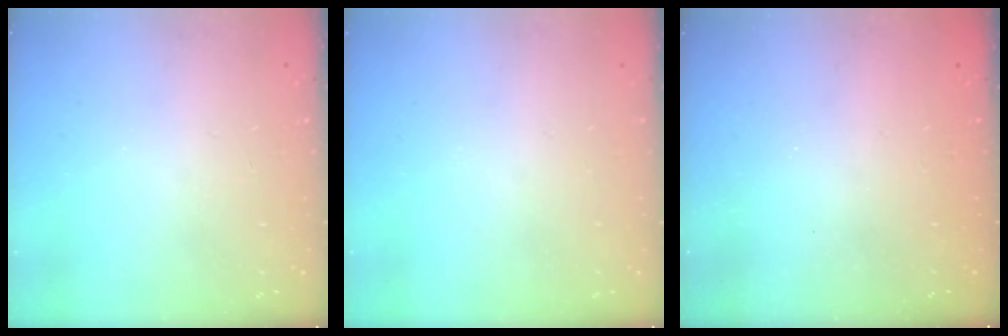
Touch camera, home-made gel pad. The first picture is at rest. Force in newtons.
{"total": 0.0}
{"total": 2.4, "press": 2.3, "slide": 0.8}